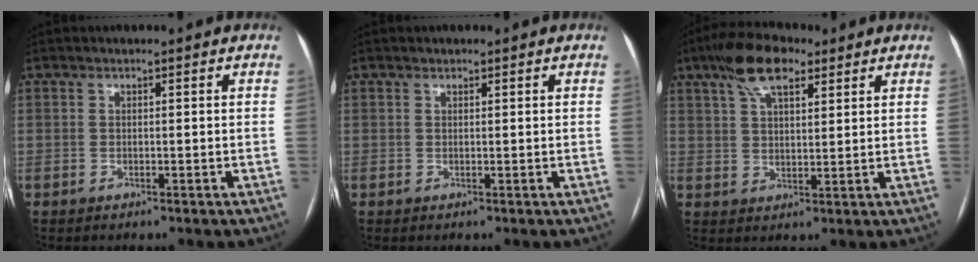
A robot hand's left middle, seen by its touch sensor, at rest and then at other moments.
{"total": 0.5, "force": [0.5, 0.2, 0.1], "torque": [-0.005, 0.000, 0.007]}
{"total": 9.1, "force": [5.7, 3.4, 6.3], "torque": [-0.123, 0.022, 0.101]}